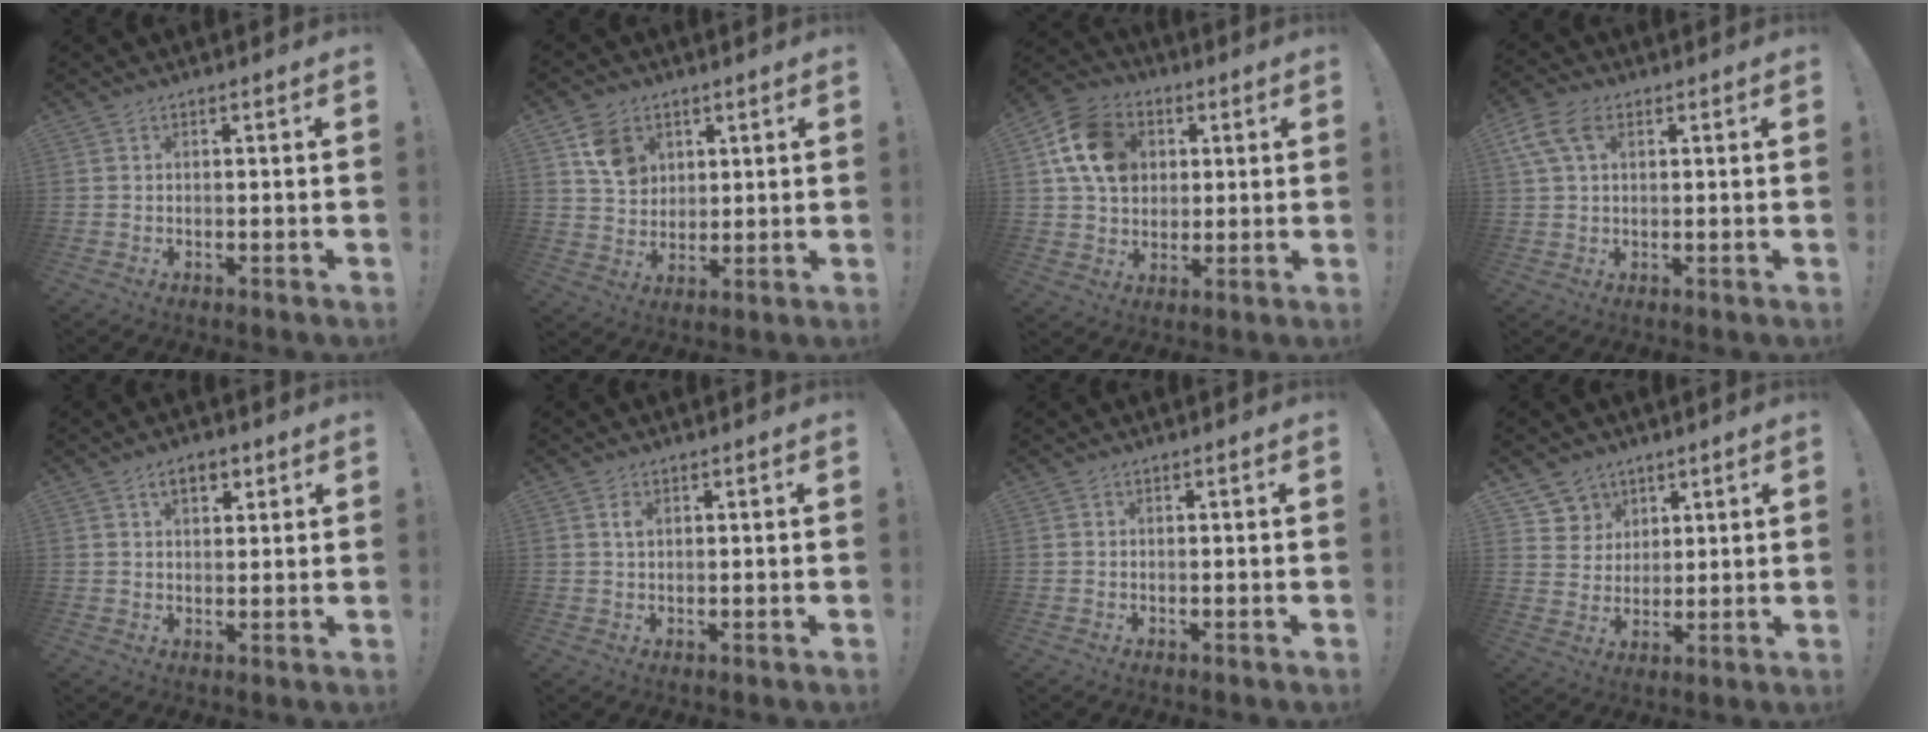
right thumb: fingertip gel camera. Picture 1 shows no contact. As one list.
[{"total": 9.9, "force": [4.6, 7.9, 3.6], "torque": [-0.044, -0.018, 0.093]}, {"total": 15.7, "force": [4.3, 12.6, 8.3], "torque": [-0.137, 0.000, 0.091]}, {"total": 8.3, "force": [3.1, 5.0, 5.7], "torque": [-0.120, 0.003, 0.062]}, {"total": 5.4, "force": [2.6, 3.0, 3.6], "torque": [-0.051, 0.001, 0.044]}, {"total": 1.7, "force": [0.7, 1.0, 1.2], "torque": [-0.019, 0.000, 0.011]}, {"total": 0.0}, {"total": 7.3, "force": [4.3, 5.9, 0.0], "torque": [-0.002, -0.041, 0.086]}]